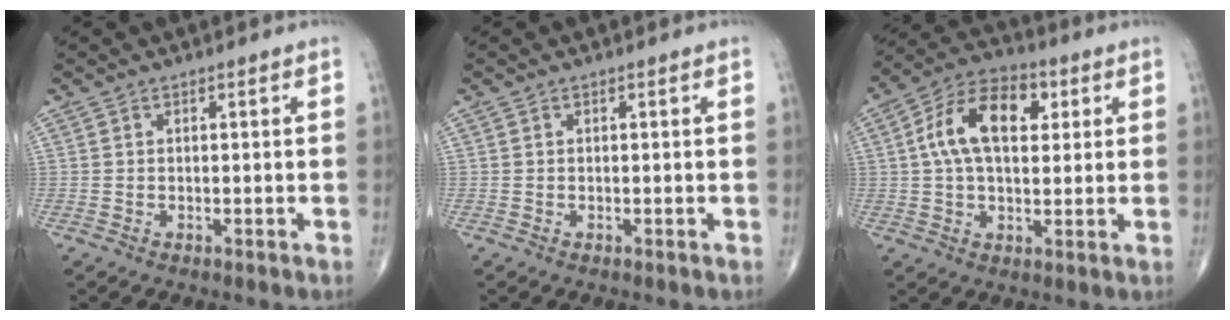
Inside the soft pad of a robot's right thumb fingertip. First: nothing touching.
{"total": 0.0}
{"total": 13.7, "force": [3.1, 7.9, 10.7], "torque": [-0.176, 0.019, 0.046]}